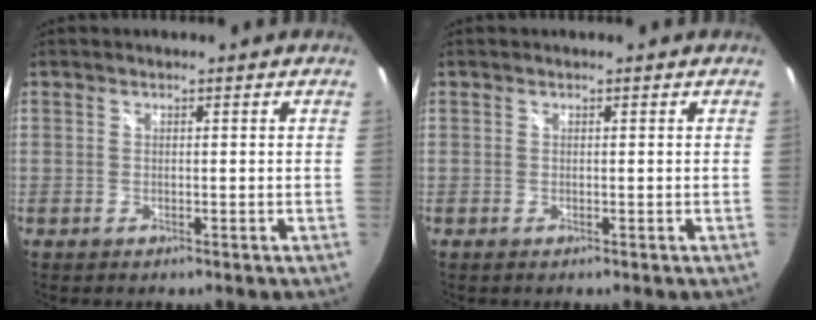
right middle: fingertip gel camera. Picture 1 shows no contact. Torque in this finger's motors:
{"motor_torque": [0.00, 0.01, 0.00, 0.01]}